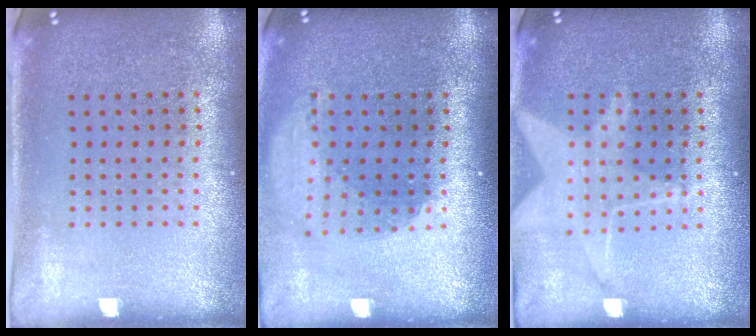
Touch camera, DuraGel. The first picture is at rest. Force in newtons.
{"total": 1.8, "press": 1.4, "slide": 1.2}
{"total": 1.6, "press": 1.4, "slide": 0.7}